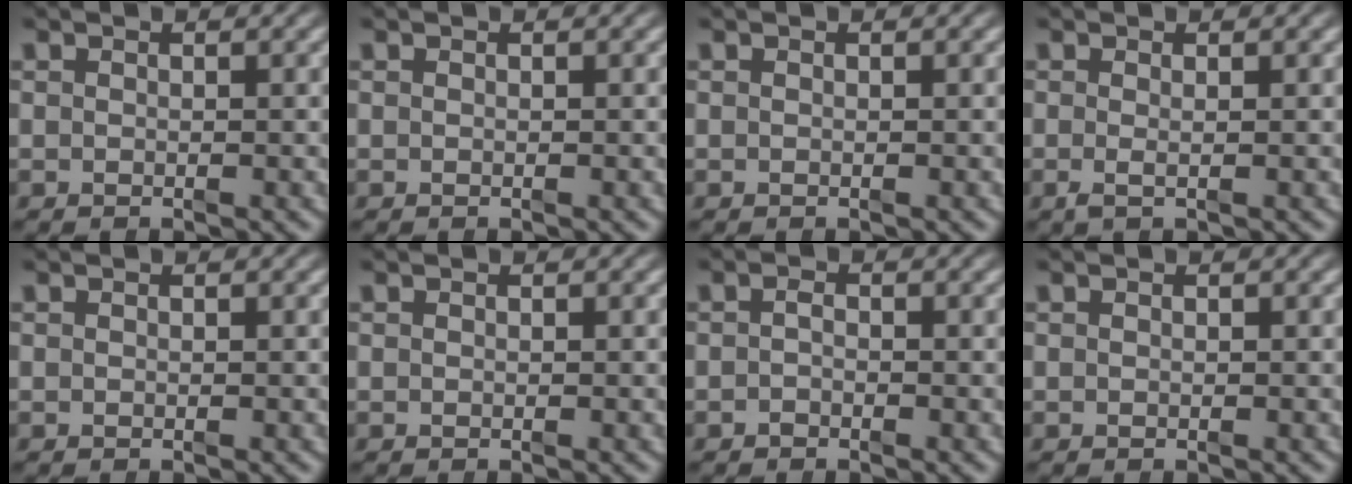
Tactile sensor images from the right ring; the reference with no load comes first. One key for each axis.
{"total": 0.0}
{"total": 0.0}
{"total": 0.9, "fx": -0.5, "fy": -0.2, "fz": 0.7, "tx": -0.020, "ty": -0.011, "tz": -0.004}
{"total": 0.0}
{"total": 0.0}
{"total": 0.8, "fx": -0.7, "fy": 0.2, "fz": 0.4, "tx": -0.004, "ty": -0.005, "tz": -0.011}
{"total": 0.0}